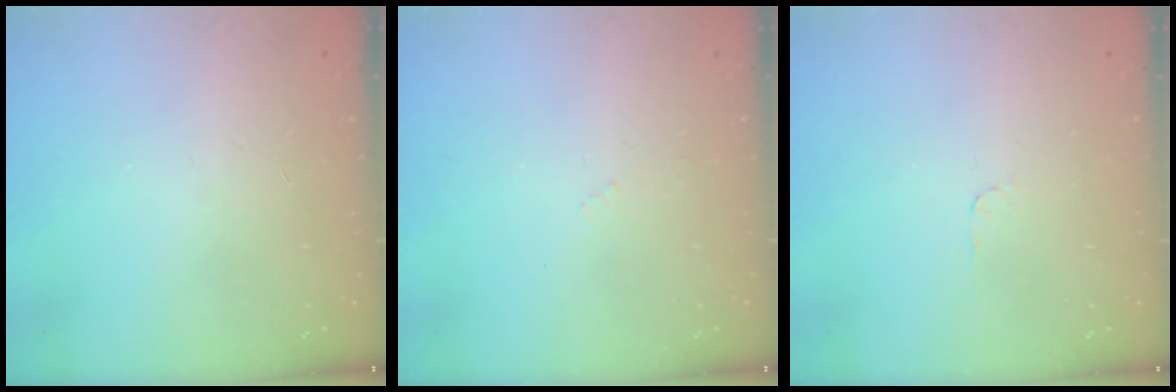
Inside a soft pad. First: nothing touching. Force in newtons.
{"total": 3.1, "press": 3.1, "slide": 0.4}
{"total": 2.8, "press": 2.8, "slide": 0.4}